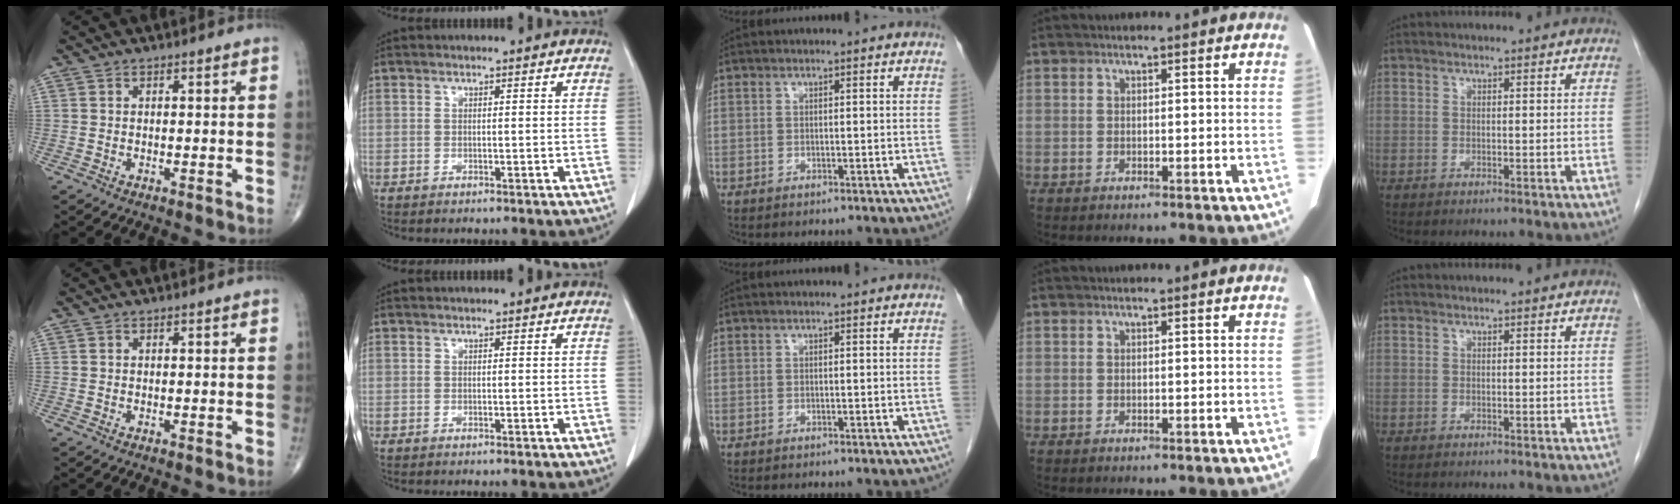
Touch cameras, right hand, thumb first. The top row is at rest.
{}